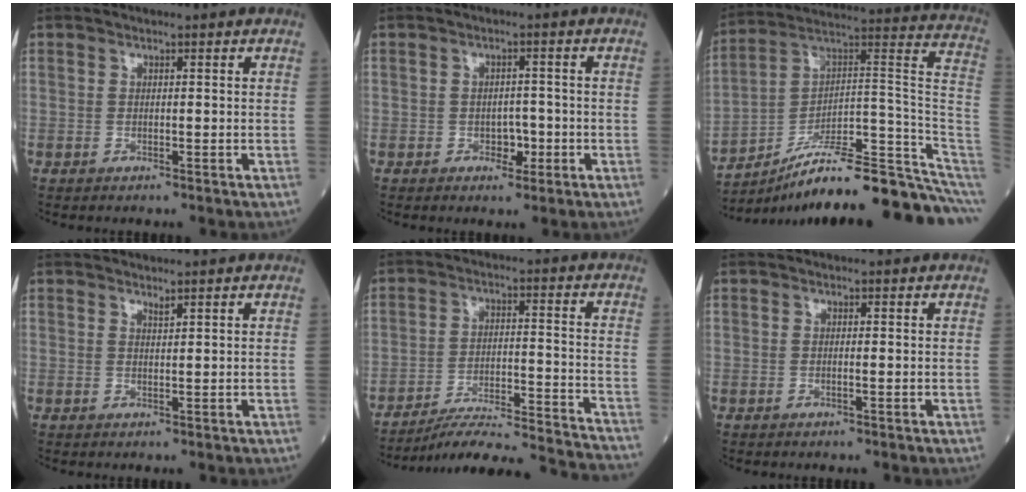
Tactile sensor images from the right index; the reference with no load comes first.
{"total": 2.5, "force": [-0.9, 1.7, 1.7], "torque": [-0.018, 0.006, -0.008]}
{"total": 23.3, "force": [-18.7, 0.8, 13.9], "torque": [-0.121, 0.059, -0.282]}
{"total": 0.7, "force": [0.7, -0.1, 0.2], "torque": [-0.013, -0.005, 0.017]}
{"total": 20.2, "force": [-19.3, -1.1, 5.8], "torque": [-0.066, -0.017, -0.271]}
{"total": 0.0}